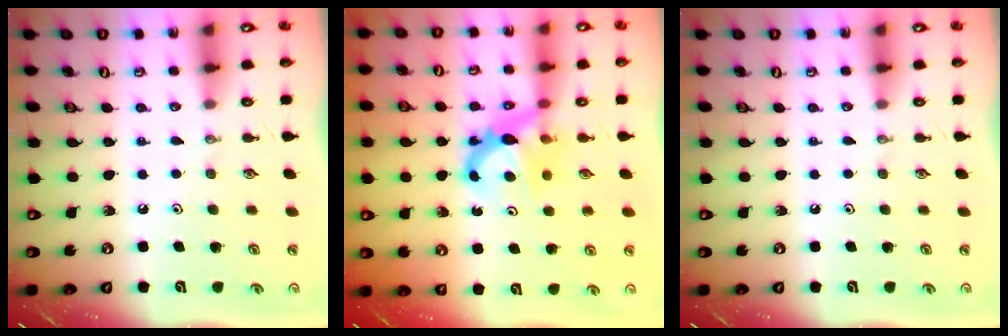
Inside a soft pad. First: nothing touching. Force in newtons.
{"total": 6.8, "press": 6.8, "slide": 0.3}
{"total": 0.0}